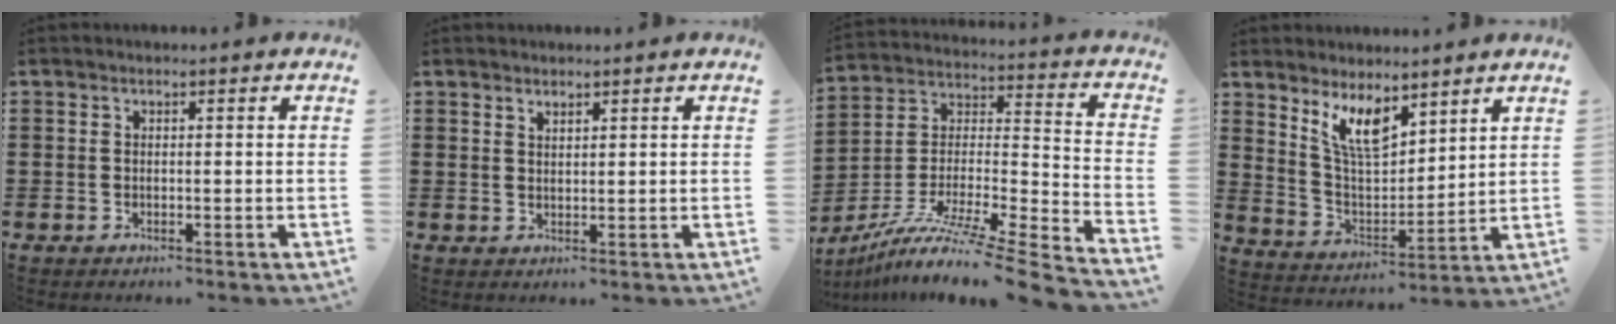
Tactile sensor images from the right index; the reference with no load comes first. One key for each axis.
{"total": 1.3, "fx": 1.3, "fy": 0.3, "fz": 0.2, "tx": -0.004, "ty": 0.001, "tz": 0.024}
{"total": 9.8, "fx": -8.0, "fy": 0.4, "fz": 5.7, "tx": -0.096, "ty": -0.001, "tz": -0.155}
{"total": 7.6, "fx": 5.7, "fy": 2.6, "fz": 4.3, "tx": -0.102, "ty": -0.023, "tz": 0.105}